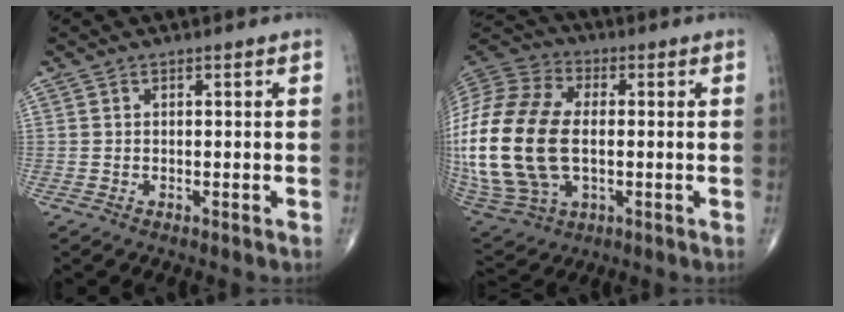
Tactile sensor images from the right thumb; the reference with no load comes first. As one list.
[{"total": 30.0, "force": [-1.0, 18.7, 23.4], "torque": [-0.562, 0.004, -0.003]}]